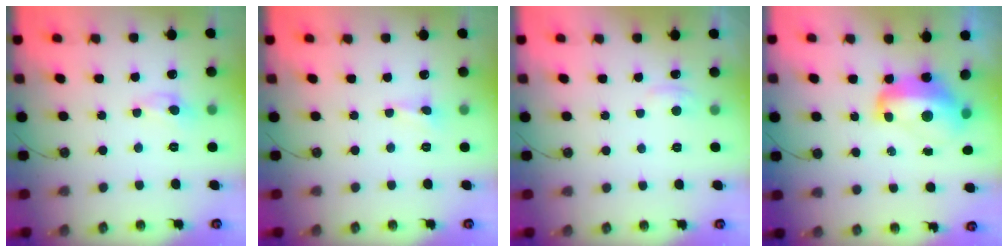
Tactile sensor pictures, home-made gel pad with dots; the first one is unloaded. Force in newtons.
{"total": 0.6, "press": 0.5, "slide": 0.2}
{"total": 3.0, "press": 3.0, "slide": 0.2}
{"total": 7.9, "press": 7.7, "slide": 1.4}